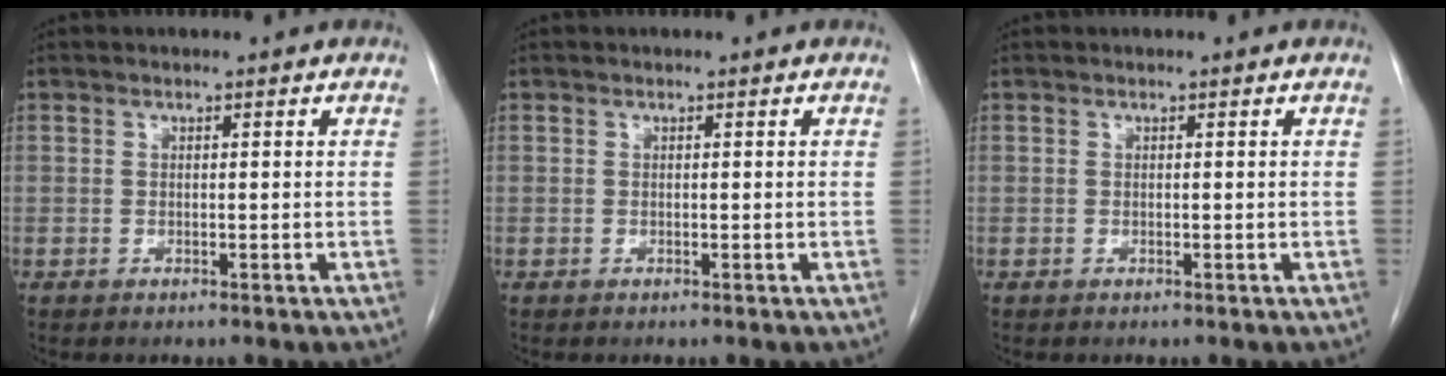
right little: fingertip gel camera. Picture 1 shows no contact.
{"total": 0.0}
{"total": 0.0}